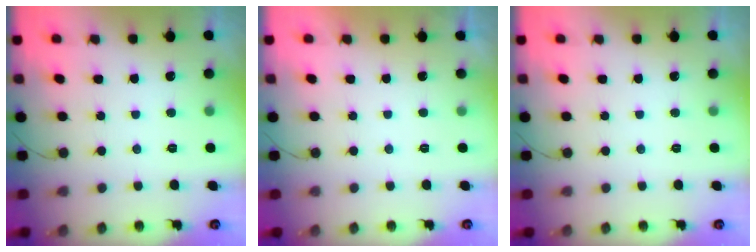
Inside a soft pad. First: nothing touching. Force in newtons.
{"total": 2.3, "press": 2.3, "slide": 0.4}
{"total": 0.0}